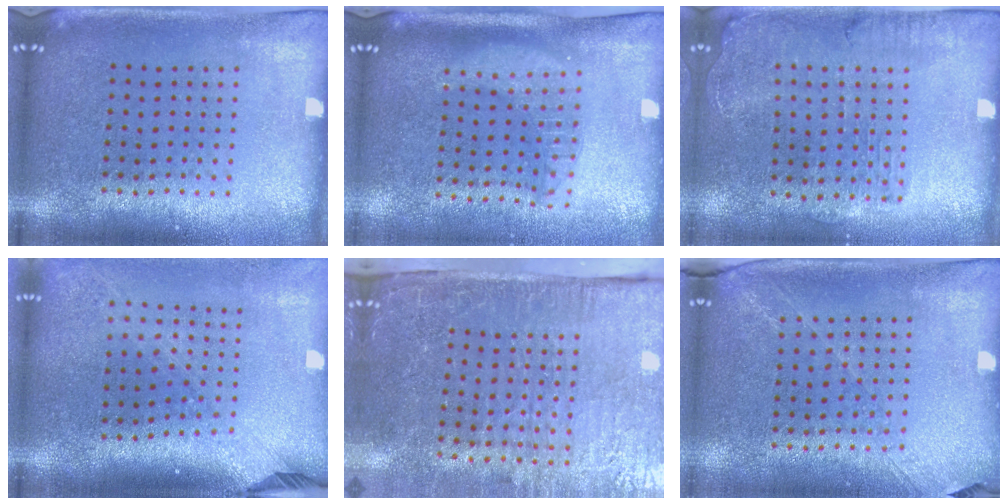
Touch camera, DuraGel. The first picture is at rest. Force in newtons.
{"total": 1.8, "press": 1.5, "slide": 1.0}
{"total": 1.4, "press": 1.3, "slide": 0.5}
{"total": 2.3, "press": 1.7, "slide": 1.6}
{"total": 5.0, "press": 4.1, "slide": 2.9}
{"total": 1.2, "press": 1.0, "slide": 0.7}